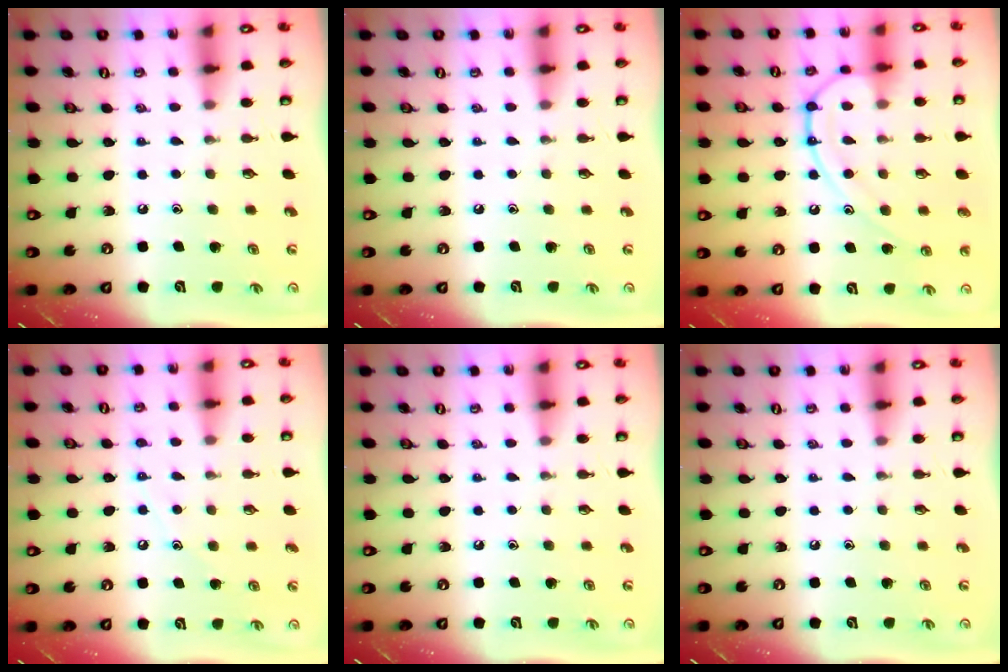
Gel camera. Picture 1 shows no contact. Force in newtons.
{"total": 0.0}
{"total": 13.2, "press": 13.1, "slide": 1.4}
{"total": 6.8, "press": 6.8, "slide": 0.3}
{"total": 0.0}
{"total": 0.0}